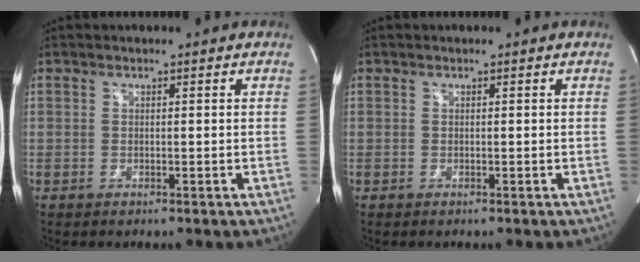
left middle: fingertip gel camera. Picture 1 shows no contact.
{"total": 0.0}